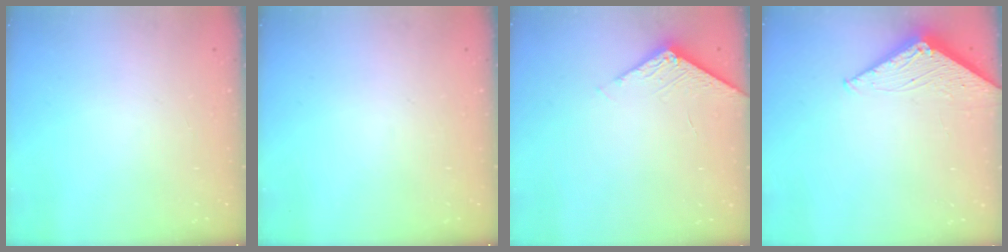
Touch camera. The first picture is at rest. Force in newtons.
{"total": 0.0}
{"total": 3.4, "press": 3.3, "slide": 0.4}
{"total": 2.8, "press": 2.8, "slide": 0.2}